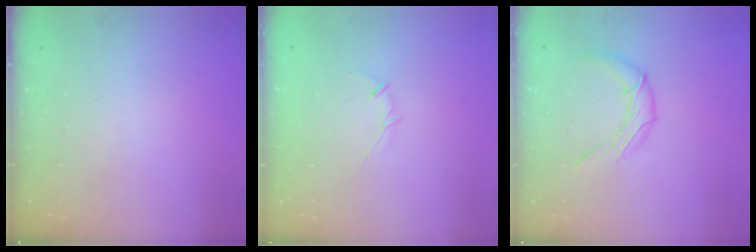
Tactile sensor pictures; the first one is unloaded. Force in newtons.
{"total": 3.2, "press": 3.2, "slide": 0.7}
{"total": 10.6, "press": 10.5, "slide": 1.3}